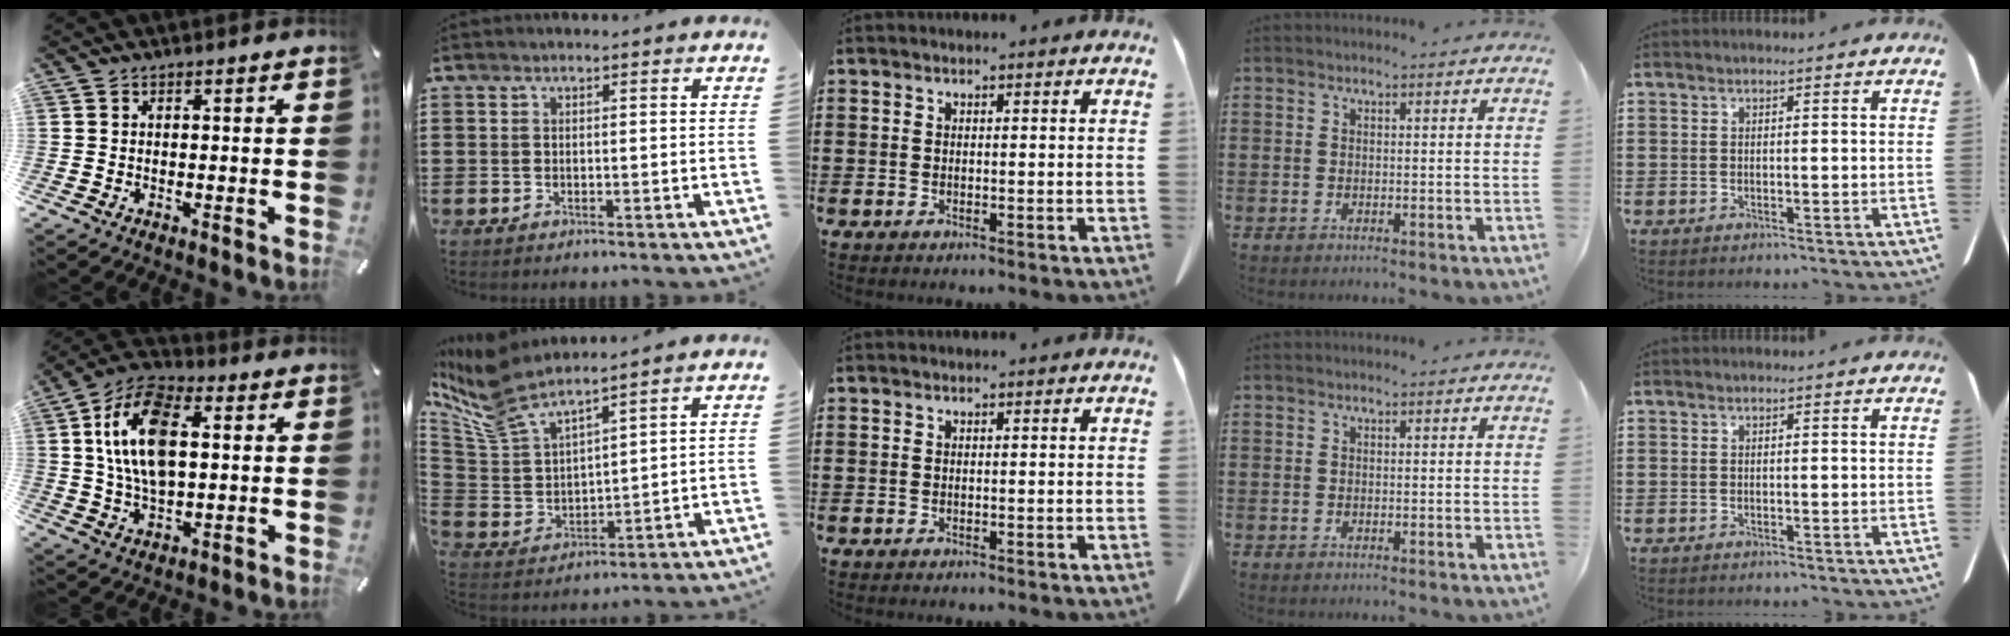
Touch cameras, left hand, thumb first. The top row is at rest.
{"thumb": {"total": 14.9, "force": [2.9, 8.6, 11.8], "torque": [-0.242, 0.004, 0.047]}, "index": {"total": 9.7, "force": [8.3, 2.0, 4.7], "torque": [-0.131, -0.042, 0.148]}}